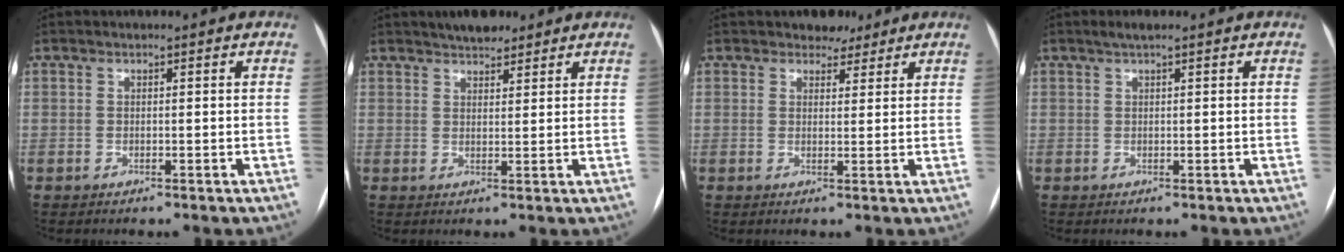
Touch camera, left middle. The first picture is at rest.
{"total": 4.2, "force": [3.5, 1.6, 1.6], "torque": [-0.028, 0.011, 0.057]}
{"total": 3.0, "force": [2.4, 1.8, 0.4], "torque": [0.000, 0.001, 0.033]}
{"total": 1.4, "force": [0.9, 0.0, 1.0], "torque": [-0.021, 0.012, 0.017]}